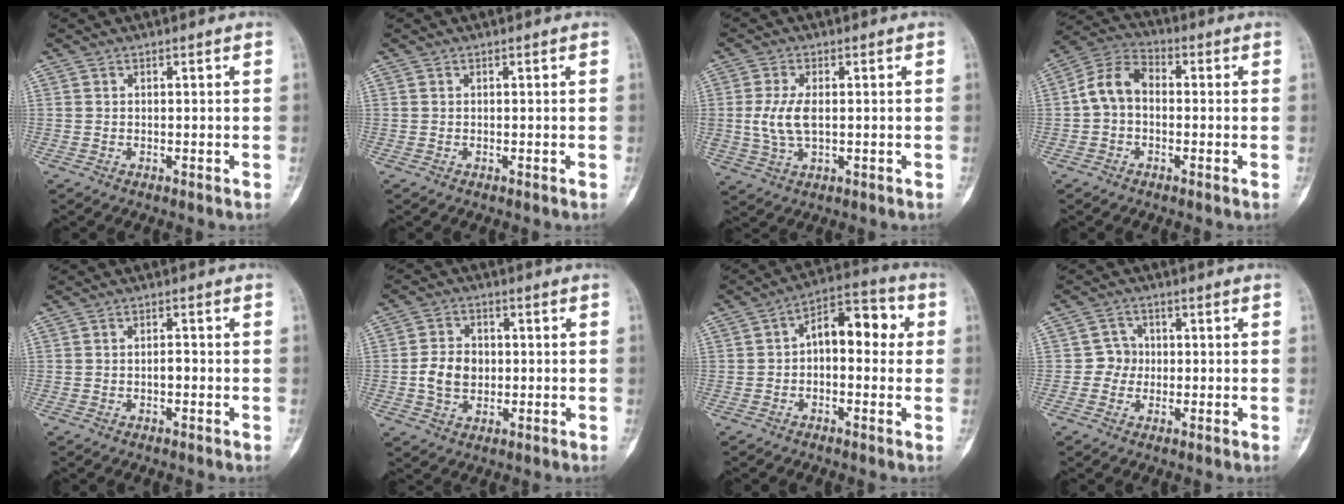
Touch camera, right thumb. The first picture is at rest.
{"total": 0.0}
{"total": 6.6, "force": [0.2, 3.4, 5.7], "torque": [-0.127, -0.002, 0.007]}
{"total": 8.0, "force": [-0.4, 5.7, 5.6], "torque": [-0.097, 0.028, -0.022]}
{"total": 1.5, "force": [-0.5, 0.7, 1.2], "torque": [-0.015, 0.004, -0.010]}
{"total": 7.1, "force": [-0.5, 5.5, 4.4], "torque": [-0.065, 0.008, -0.011]}
{"total": 10.7, "force": [0.9, 6.1, 8.7], "torque": [-0.094, 0.038, 0.002]}
{"total": 3.4, "force": [-0.4, 3.3, 0.7], "torque": [0.015, 0.012, -0.015]}